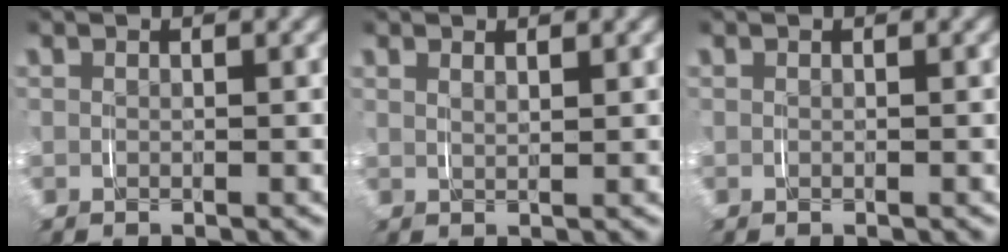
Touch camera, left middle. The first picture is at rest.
{"total": 1.1, "force": [1.0, 0.0, 0.5], "torque": [-0.010, -0.004, 0.021]}
{"total": 0.0}